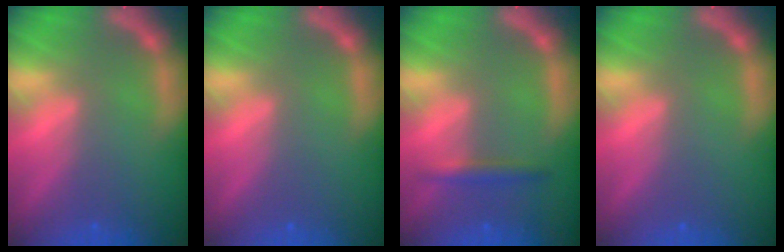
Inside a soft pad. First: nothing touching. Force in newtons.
{"total": 0.0}
{"total": 1.9}
{"total": 0.0}